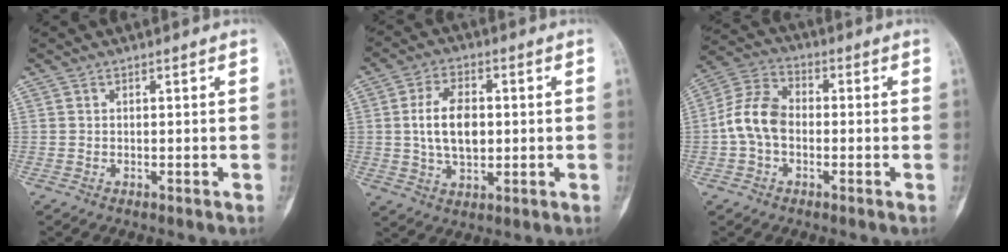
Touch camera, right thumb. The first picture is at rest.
{"total": 9.9, "force": [0.6, 5.9, 7.9], "torque": [-0.135, 0.003, 0.015]}
{"total": 9.2, "force": [-1.2, 6.4, 6.5], "torque": [-0.121, 0.030, -0.036]}